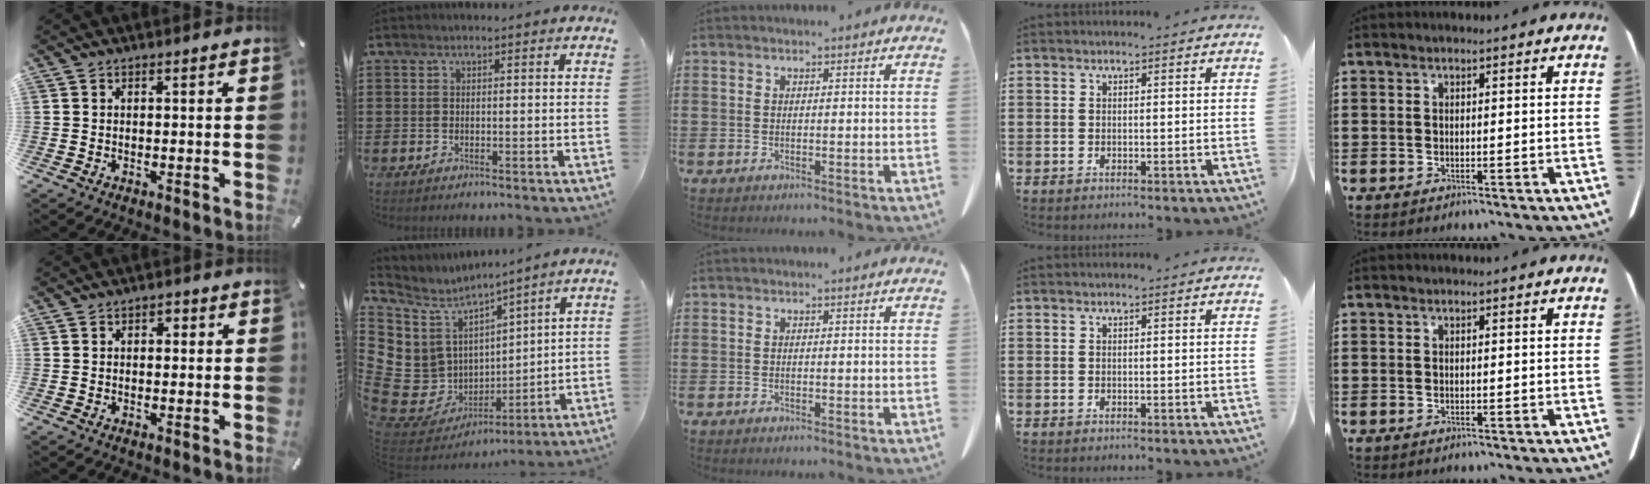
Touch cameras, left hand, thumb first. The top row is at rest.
{"thumb": {"total": 1.2, "force": [-0.1, 1.0, 0.7], "torque": [-0.014, 0.007, -0.004]}, "index": {"total": 8.3, "force": [1.3, 8.2, 0.9], "torque": [-0.080, -0.038, 0.031]}}